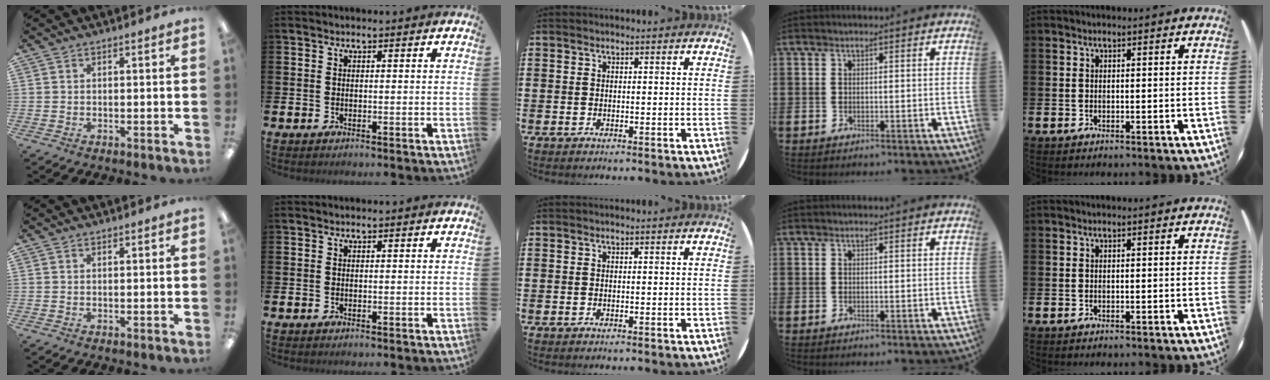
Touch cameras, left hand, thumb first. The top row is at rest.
{}